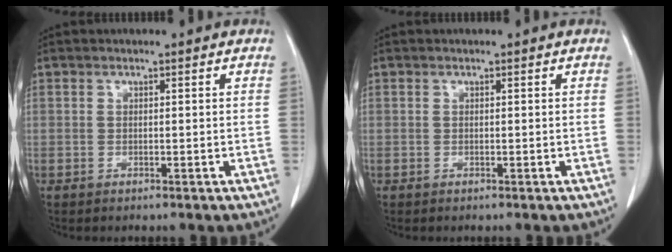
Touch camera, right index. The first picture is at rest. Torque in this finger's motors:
{"motor_torque": [0.00, 0.00, 0.00, 0.00]}